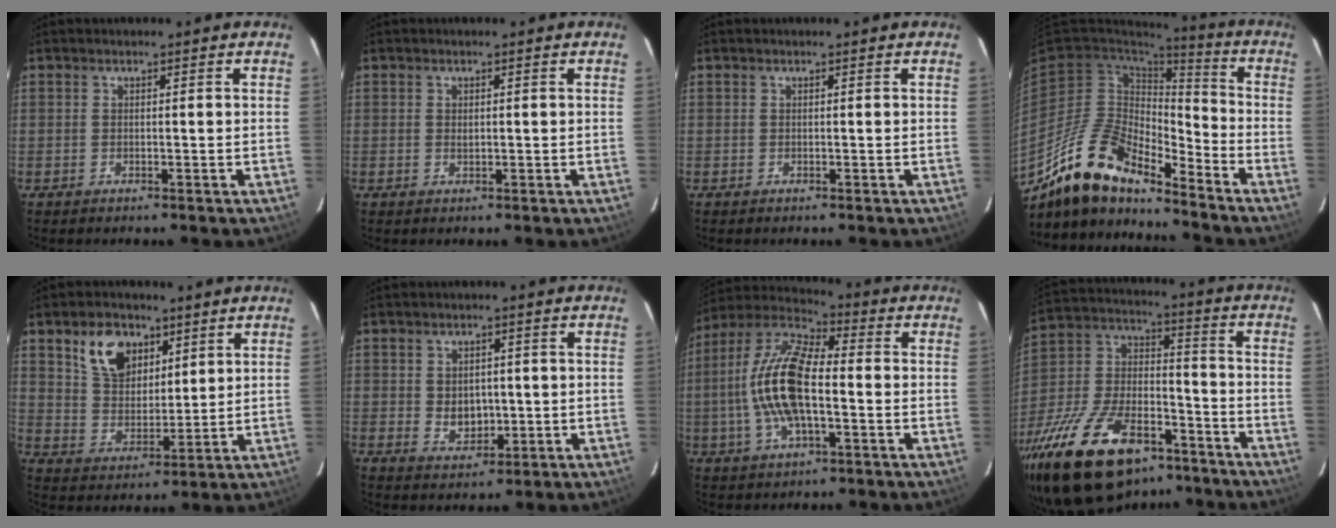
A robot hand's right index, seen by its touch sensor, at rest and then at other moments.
{"total": 1.0, "force": [0.1, 0.7, 0.7], "torque": [-0.012, 0.002, 0.003]}
{"total": 0.0}
{"total": 16.5, "force": [-13.3, 5.0, 8.3], "torque": [-0.159, -0.008, -0.256]}
{"total": 10.3, "force": [5.7, 6.6, 5.6], "torque": [-0.103, 0.020, 0.113]}
{"total": 5.0, "force": [-0.1, 3.9, 3.0], "torque": [-0.051, -0.003, 0.008]}
{"total": 15.8, "force": [-1.8, 6.5, 14.3], "torque": [-0.290, 0.009, -0.043]}
{"total": 28.0, "force": [-18.4, 13.1, 16.6], "torque": [-0.336, -0.005, -0.296]}